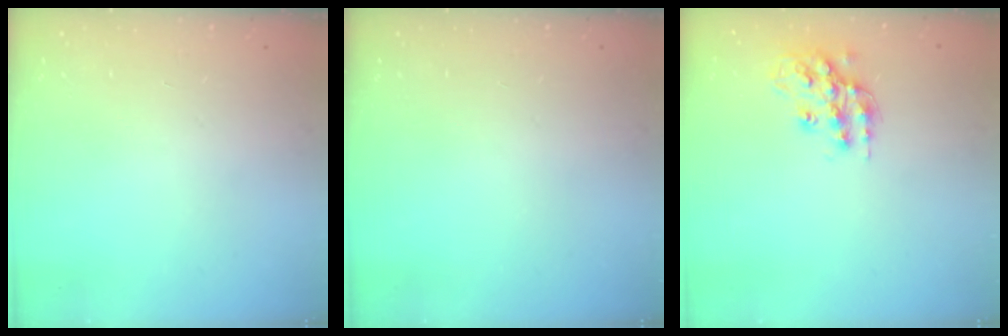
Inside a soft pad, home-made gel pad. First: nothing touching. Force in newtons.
{"total": 0.0}
{"total": 15.0, "press": 15.0, "slide": 1.2}